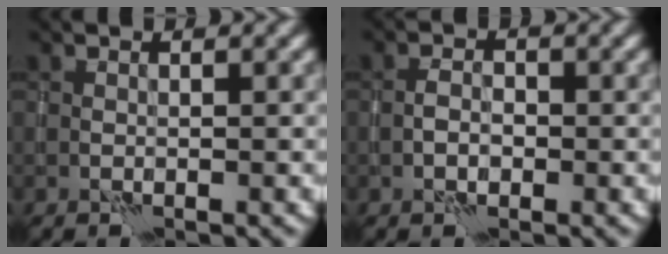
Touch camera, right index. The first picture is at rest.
{"total": 1.8, "force": [-0.7, 1.1, 1.2], "torque": [-0.019, 0.002, -0.014]}